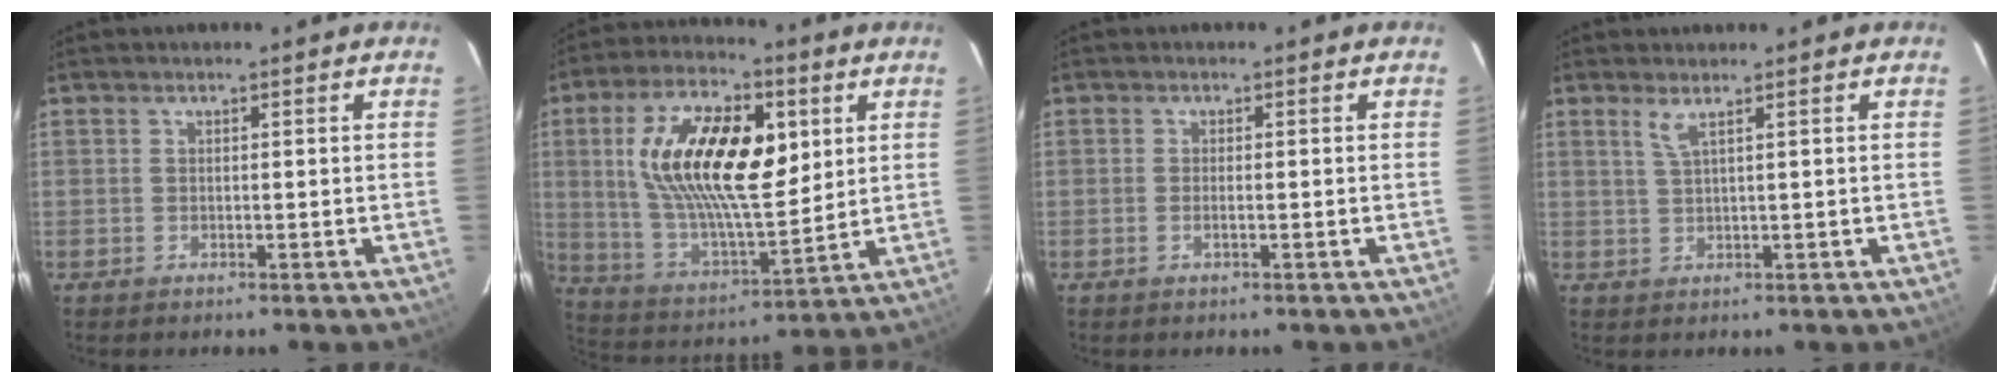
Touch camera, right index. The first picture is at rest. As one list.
[{"total": 21.2, "force": [5.3, 9.1, 18.4], "torque": [-0.354, 0.010, 0.103]}, {"total": 1.2, "force": [-0.4, 0.1, 1.1], "torque": [-0.023, 0.000, -0.008]}, {"total": 1.9, "force": [1.1, -0.4, 1.5], "torque": [-0.032, -0.004, 0.025]}]